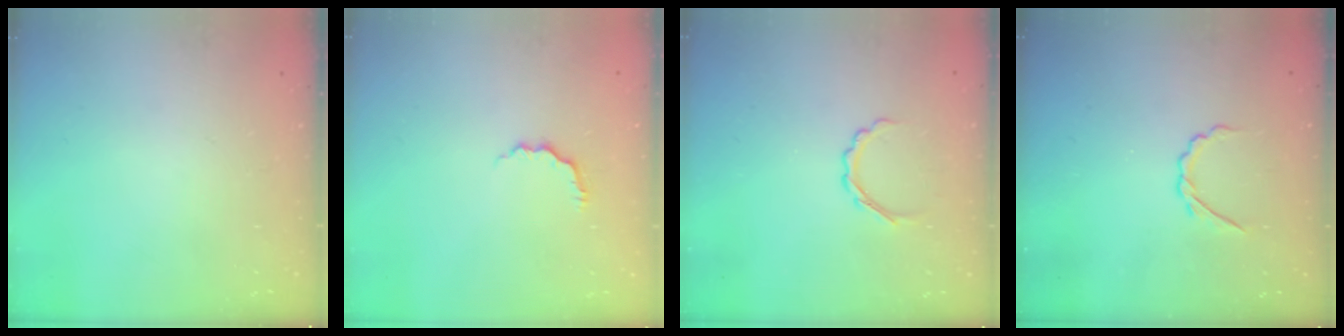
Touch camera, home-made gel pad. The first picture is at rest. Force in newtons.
{"total": 3.3, "press": 3.3, "slide": 0.6}
{"total": 4.4, "press": 4.2, "slide": 1.2}
{"total": 2.8, "press": 2.6, "slide": 0.8}